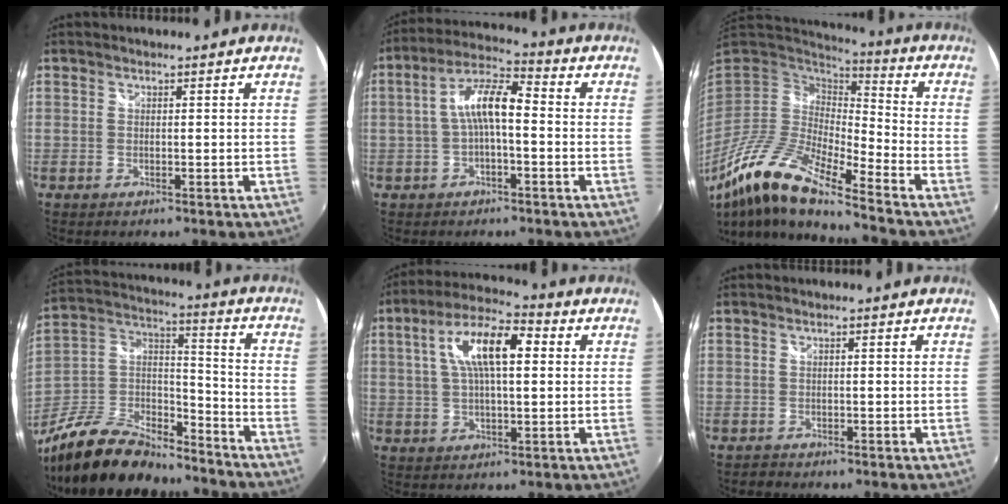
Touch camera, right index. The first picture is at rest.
{"total": 8.3, "force": [-1.0, 2.6, 7.8], "torque": [-0.161, 0.022, -0.018]}
{"total": 16.3, "force": [-11.2, 2.4, 11.6], "torque": [-0.220, -0.022, -0.231]}
{"total": 21.2, "force": [-16.3, 8.4, 10.6], "torque": [-0.225, 0.017, -0.276]}
{"total": 12.2, "force": [2.9, 4.4, 10.9], "torque": [-0.201, 0.025, 0.045]}
{"total": 0.8, "force": [-0.6, 0.5, -0.1], "torque": [0.000, 0.001, -0.009]}